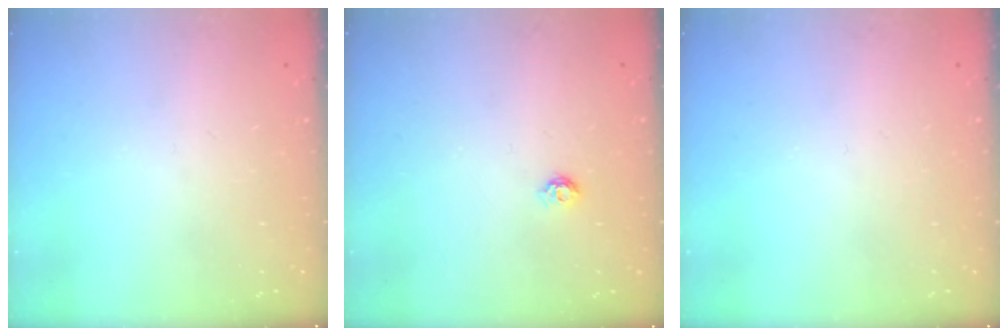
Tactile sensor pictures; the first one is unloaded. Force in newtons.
{"total": 3.9, "press": 3.9, "slide": 0.5}
{"total": 0.0}